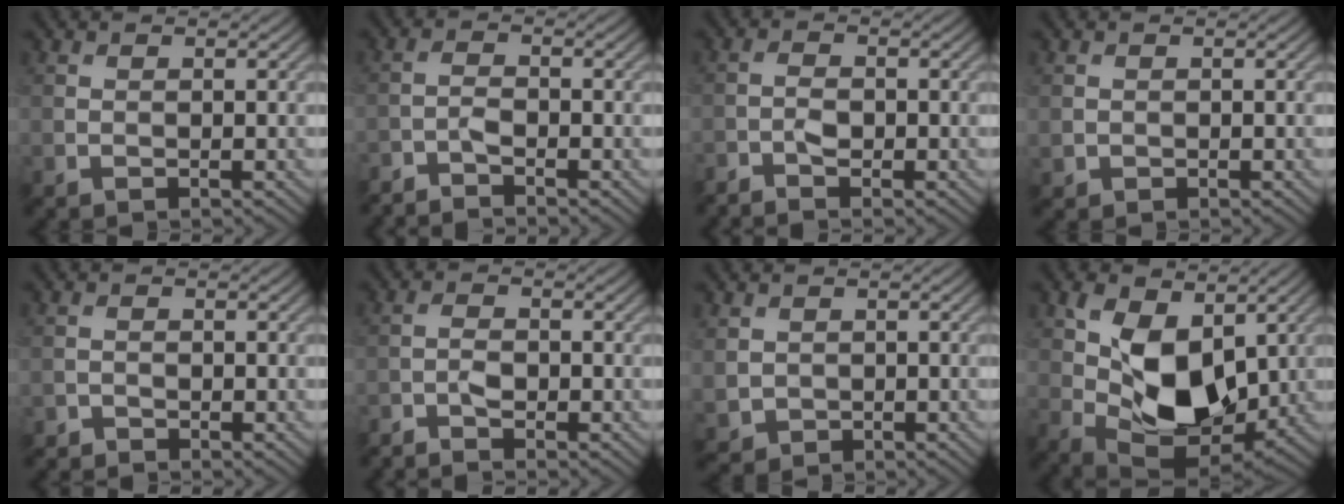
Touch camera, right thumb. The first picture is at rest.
{"total": 2.8, "force": [-2.6, 0.3, 1.1], "torque": [-0.026, -0.004, -0.058]}
{"total": 2.4, "force": [-1.6, 0.8, 1.5], "torque": [-0.034, 0.000, -0.038]}
{"total": 1.0, "force": [0.0, 1.0, 0.1], "torque": [-0.004, -0.007, -0.001]}
{"total": 1.1, "force": [-1.1, 0.4, 0.0], "torque": [0.000, -0.001, -0.024]}
{"total": 2.3, "force": [-1.8, 0.6, 1.3], "torque": [-0.030, 0.000, -0.041]}
{"total": 2.3, "force": [0.4, 2.1, 0.8], "torque": [-0.033, -0.009, 0.011]}
{"total": 11.3, "force": [2.1, 6.8, 8.7], "torque": [-0.170, -0.008, 0.039]}